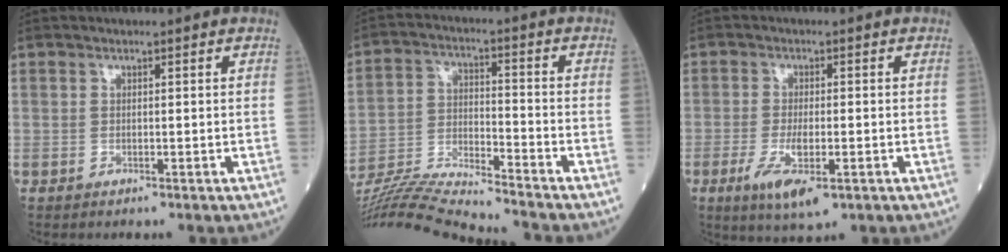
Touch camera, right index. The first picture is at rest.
{"total": 15.4, "force": [-14.8, -1.3, 4.1], "torque": [-0.073, 0.001, -0.261]}
{"total": 6.5, "force": [-2.7, 1.7, 5.6], "torque": [-0.111, -0.015, -0.040]}